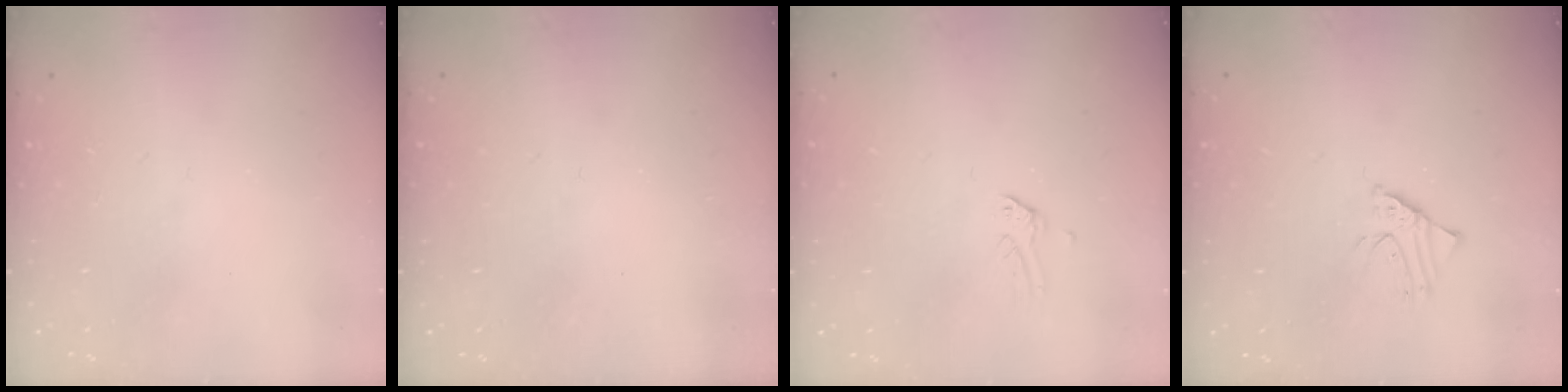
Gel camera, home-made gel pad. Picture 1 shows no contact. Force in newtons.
{"total": 0.7, "press": 0.7, "slide": 0.0}
{"total": 0.0}
{"total": 1.7, "press": 1.7, "slide": 0.0}